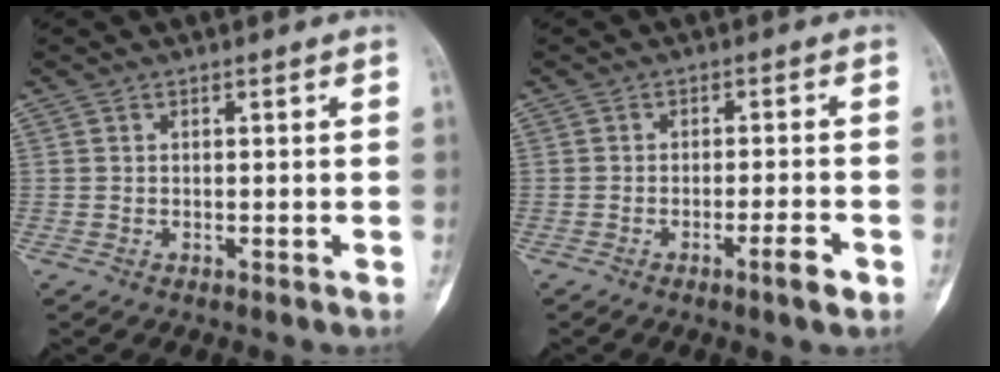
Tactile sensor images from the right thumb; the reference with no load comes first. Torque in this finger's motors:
{"motor_torque": [-0.14, -0.03, 0.35, -0.08, -0.01]}